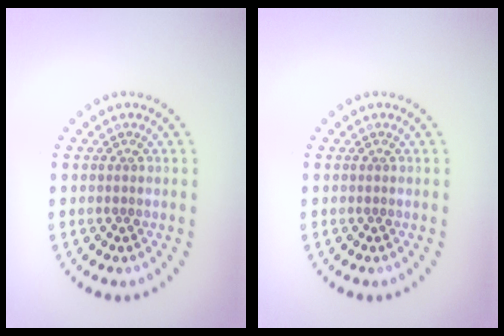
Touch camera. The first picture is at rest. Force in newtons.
{"total": 0.0}